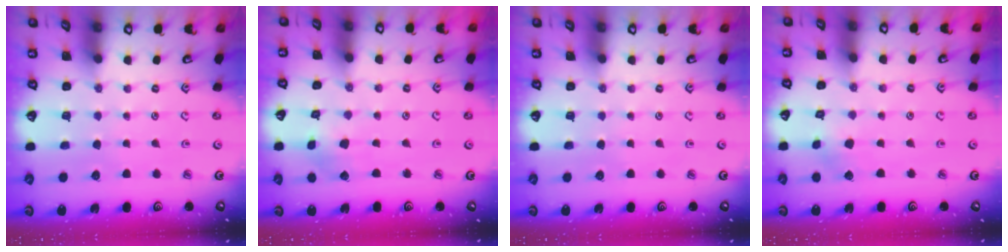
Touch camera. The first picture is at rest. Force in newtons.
{"total": 3.0, "press": 2.9, "slide": 0.5}
{"total": 0.0}
{"total": 3.0, "press": 2.9, "slide": 0.6}